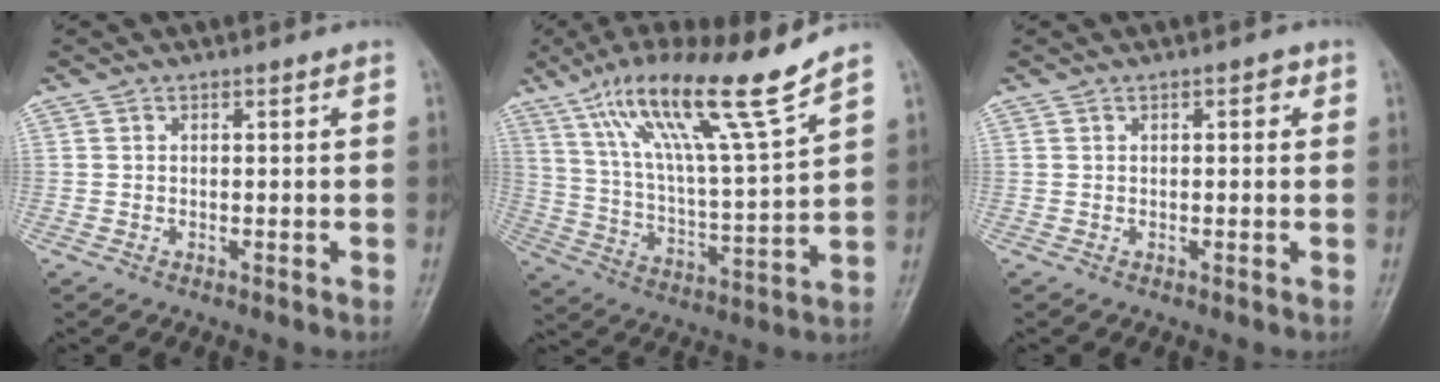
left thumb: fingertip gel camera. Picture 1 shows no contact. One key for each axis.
{"total": 18.4, "fx": 12.6, "fy": 1.0, "fz": 13.3, "tx": -0.220, "ty": -0.058, "tz": 0.224}
{"total": 1.9, "fx": 0.6, "fy": 1.0, "fz": 1.5, "tx": -0.009, "ty": 0.004, "tz": 0.004}